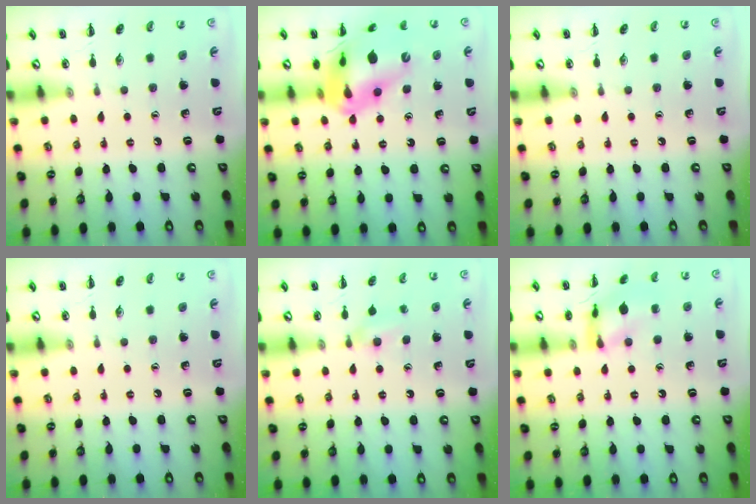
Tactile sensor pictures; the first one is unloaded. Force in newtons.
{"total": 17.9, "press": 17.6, "slide": 3.5}
{"total": 0.0}
{"total": 0.0}
{"total": 4.4, "press": 4.1, "slide": 1.5}
{"total": 12.1, "press": 12.0, "slide": 1.0}